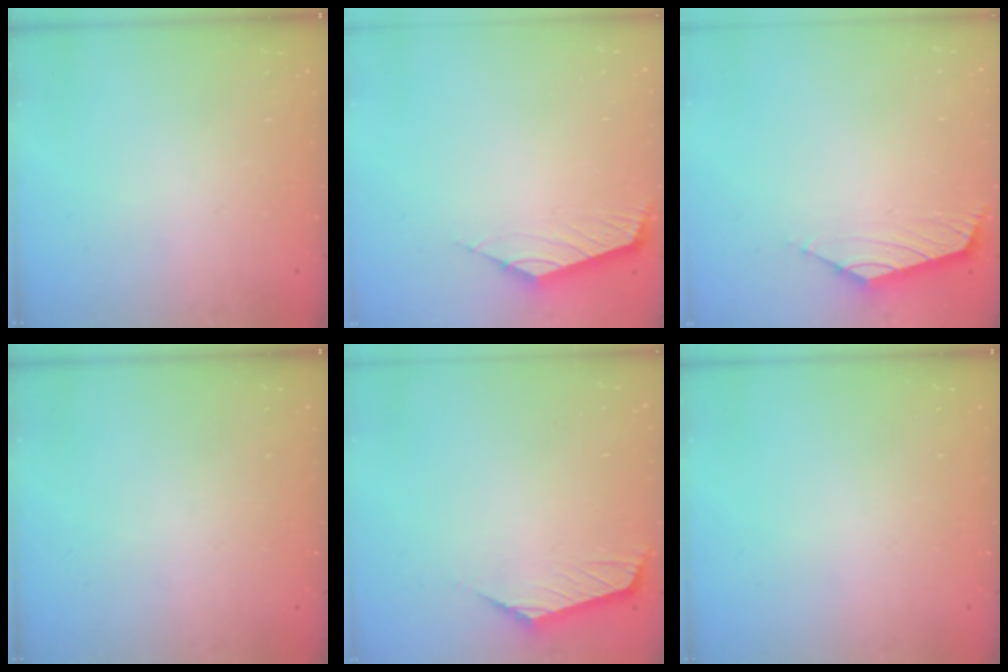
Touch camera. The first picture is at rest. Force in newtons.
{"total": 2.5, "press": 2.5, "slide": 0.6}
{"total": 1.8, "press": 1.6, "slide": 0.7}
{"total": 0.0}
{"total": 1.0, "press": 1.0, "slide": 0.2}
{"total": 0.0}